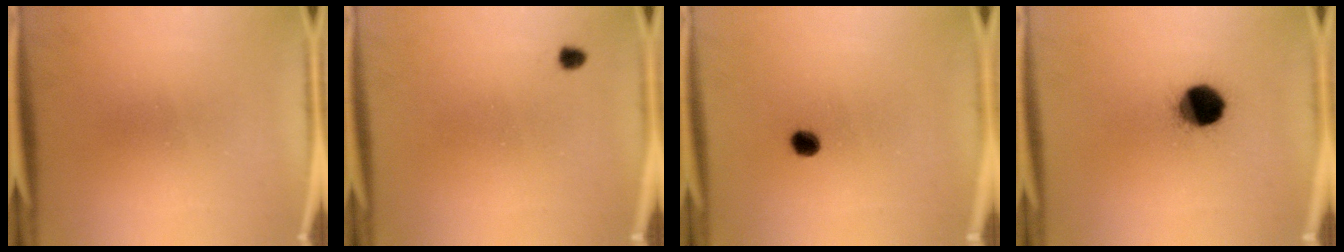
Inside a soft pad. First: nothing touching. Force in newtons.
{"total": 1.2}
{"total": 2.7}
{"total": 9.3}